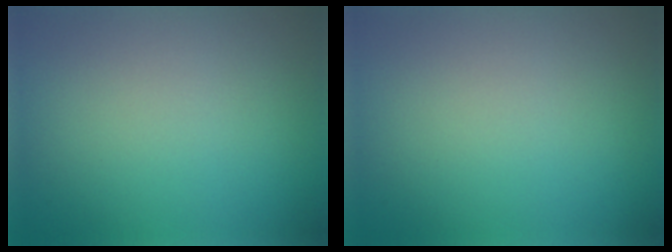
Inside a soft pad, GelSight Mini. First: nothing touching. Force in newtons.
{"total": 0.0}